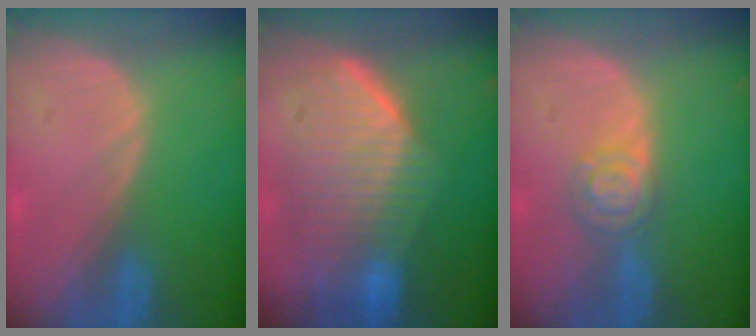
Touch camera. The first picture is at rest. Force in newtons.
{"total": 9.7, "press": 9.1, "slide": 3.4}
{"total": 4.7, "press": 4.1, "slide": 2.3}